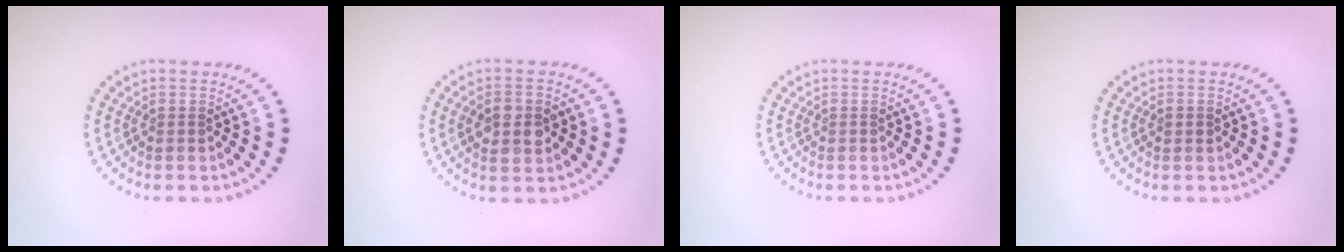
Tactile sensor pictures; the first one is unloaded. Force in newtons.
{"total": 4.0, "press": 4.0, "slide": 0.0}
{"total": 0.0}
{"total": 0.9, "press": 0.9, "slide": 0.1}